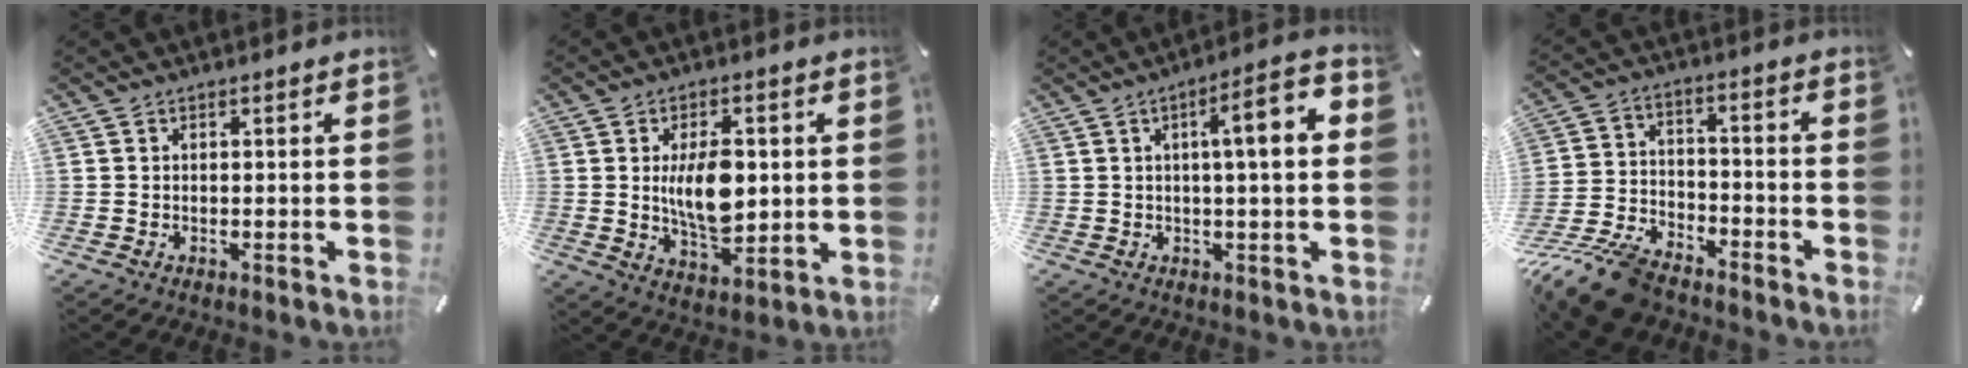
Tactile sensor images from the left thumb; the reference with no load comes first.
{"total": 11.1, "force": [1.2, 6.1, 9.2], "torque": [-0.160, -0.003, 0.016]}
{"total": 10.6, "force": [2.0, 2.1, 10.2], "torque": [-0.149, -0.005, 0.021]}
{"total": 14.5, "force": [-11.4, 5.4, 7.1], "torque": [-0.139, 0.053, -0.213]}